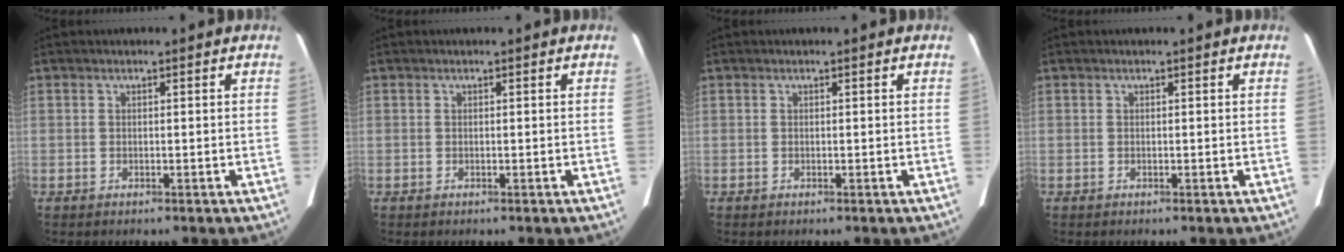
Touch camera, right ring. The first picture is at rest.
{"total": 0.0}
{"total": 0.0}
{"total": 0.0}